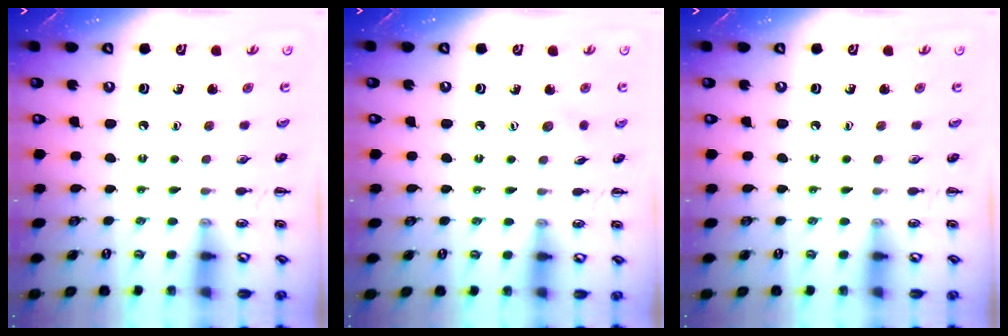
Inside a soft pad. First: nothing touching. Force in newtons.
{"total": 4.8, "press": 4.6, "slide": 1.0}
{"total": 0.0}